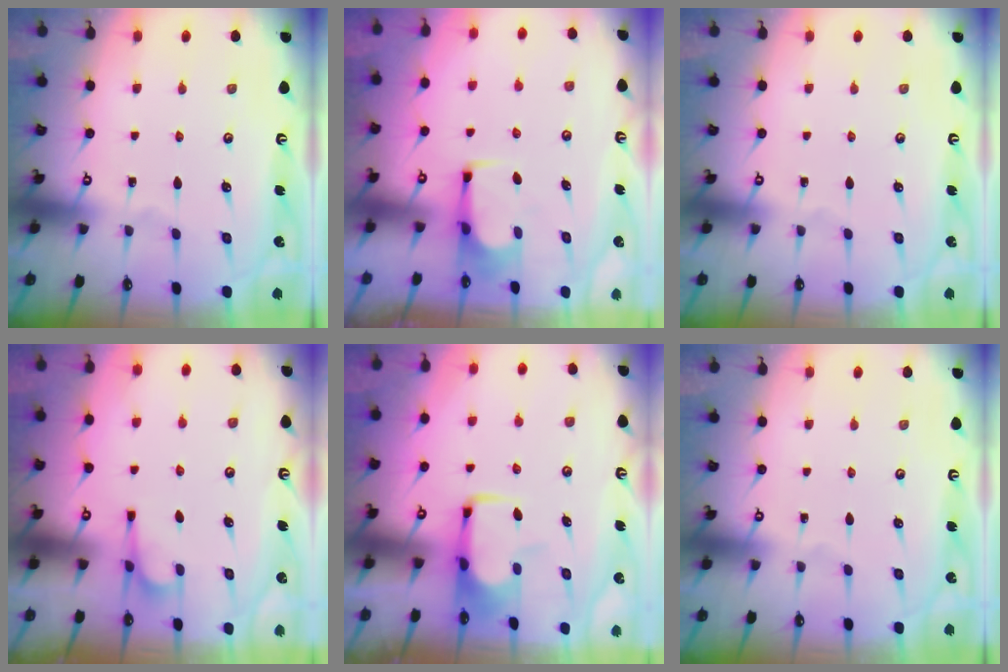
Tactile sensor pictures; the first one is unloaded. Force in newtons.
{"total": 5.8, "press": 5.8, "slide": 0.4}
{"total": 0.0}
{"total": 2.1, "press": 2.0, "slide": 0.7}
{"total": 1.9, "press": 1.8, "slide": 0.5}
{"total": 0.0}